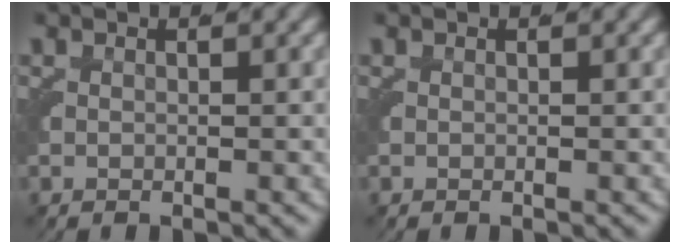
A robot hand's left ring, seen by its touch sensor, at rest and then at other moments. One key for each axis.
{"total": 0.0}